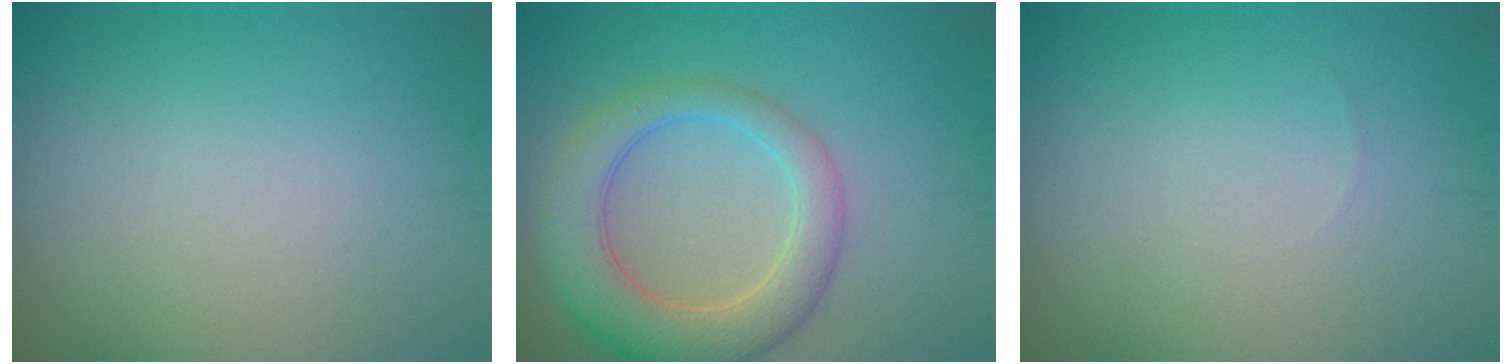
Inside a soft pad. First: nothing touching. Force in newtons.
{"total": 5.7, "press": 5.7, "slide": 0.4}
{"total": 0.0}